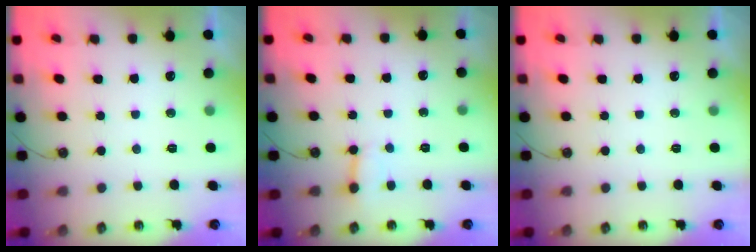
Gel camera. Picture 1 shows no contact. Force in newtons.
{"total": 3.7, "press": 3.7, "slide": 0.2}
{"total": 0.0}